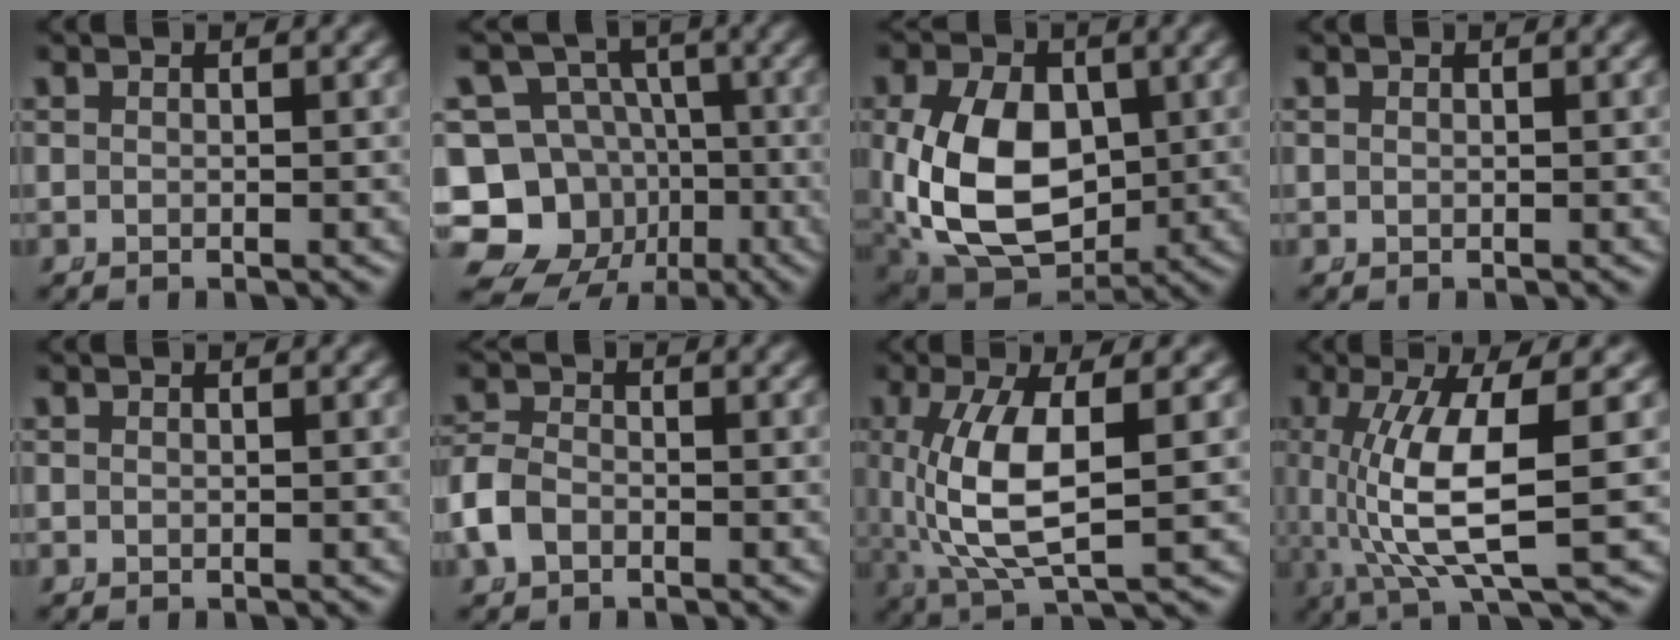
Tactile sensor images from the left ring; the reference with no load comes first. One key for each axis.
{"total": 18.4, "fx": -5.5, "fy": 16.3, "fz": 6.5, "tx": -0.165, "ty": -0.091, "tz": -0.080}
{"total": 10.6, "fx": -0.9, "fy": 7.6, "fz": 7.3, "tx": -0.163, "ty": -0.055, "tz": 0.015}
{"total": 0.0}
{"total": 0.0}
{"total": 3.0, "fx": -1.2, "fy": 2.3, "fz": 1.5, "tx": -0.052, "ty": -0.013, "tz": -0.015}
{"total": 7.2, "fx": 0.6, "fy": 2.6, "fz": 6.7, "tx": -0.142, "ty": -0.012, "tz": 0.025}
{"total": 8.4, "fx": 0.0, "fy": 2.5, "fz": 8.0, "tx": -0.160, "ty": -0.020, "tz": 0.014}